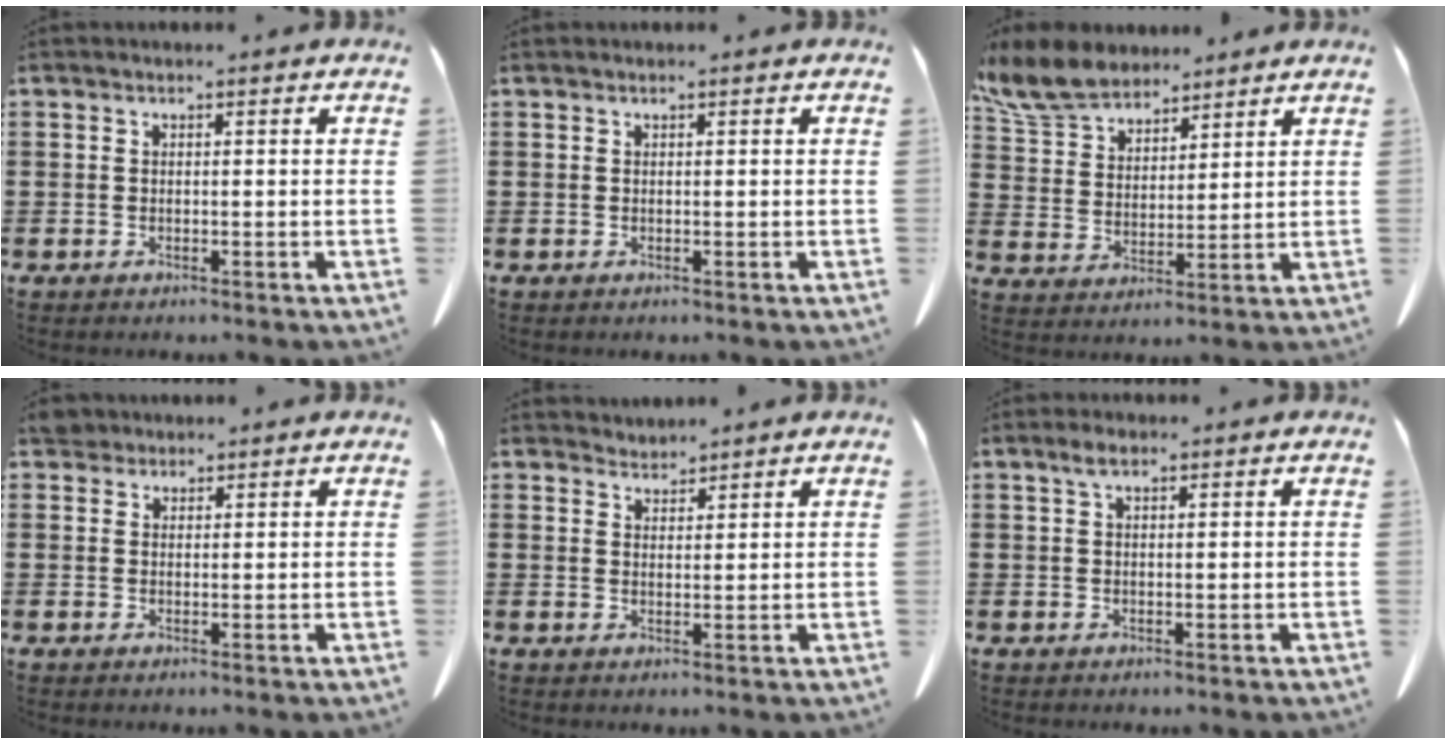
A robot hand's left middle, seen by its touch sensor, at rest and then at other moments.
{"total": 0.0}
{"total": 8.9, "force": [7.6, 3.1, 3.3], "torque": [-0.095, -0.015, 0.144]}
{"total": 2.6, "force": [2.2, 1.2, 0.7], "torque": [-0.022, 0.007, 0.043]}
{"total": 2.1, "force": [2.1, 0.2, -0.4], "torque": [0.002, -0.004, 0.040]}
{"total": 2.1, "force": [1.0, 0.7, 1.6], "torque": [-0.035, 0.006, 0.017]}